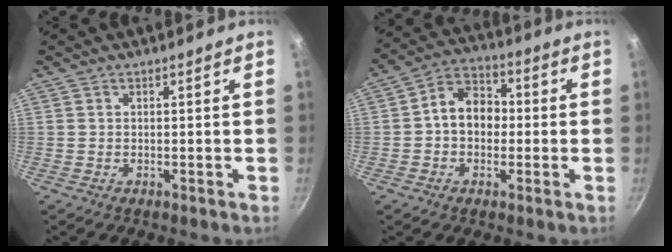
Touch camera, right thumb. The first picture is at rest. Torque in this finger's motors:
{"motor_torque": [0.02, 0.19, 0.08, 0.04, 0.04]}